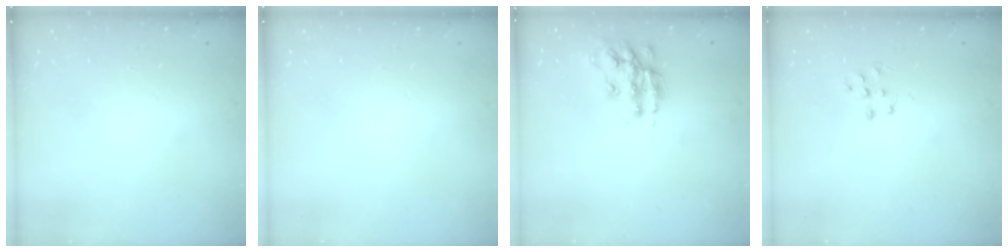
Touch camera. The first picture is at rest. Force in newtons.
{"total": 0.0}
{"total": 14.2, "press": 14.2, "slide": 0.9}
{"total": 6.1, "press": 6.1, "slide": 0.4}